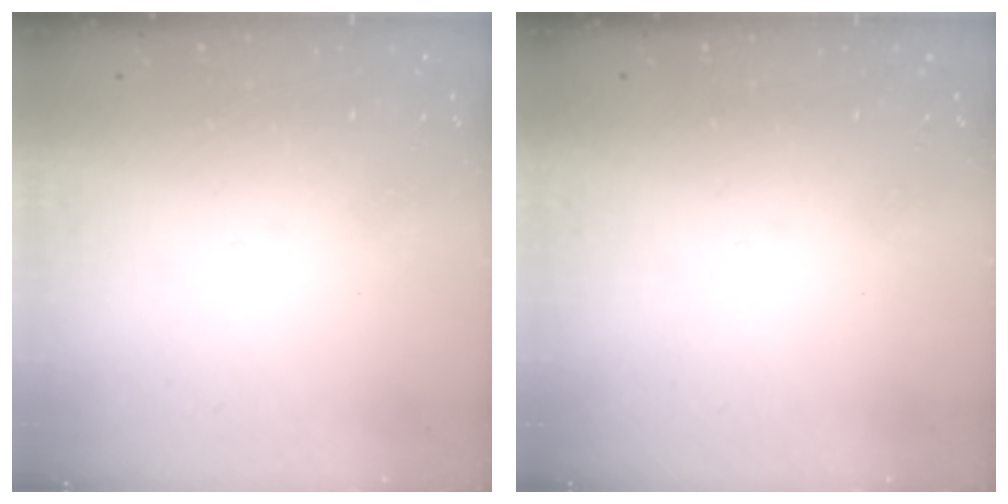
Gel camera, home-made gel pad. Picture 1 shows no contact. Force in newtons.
{"total": 0.0}